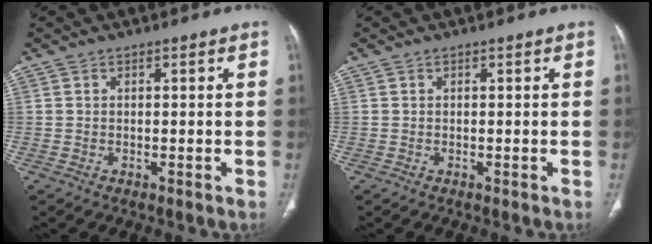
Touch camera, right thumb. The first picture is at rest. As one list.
[{"total": 0.0}]